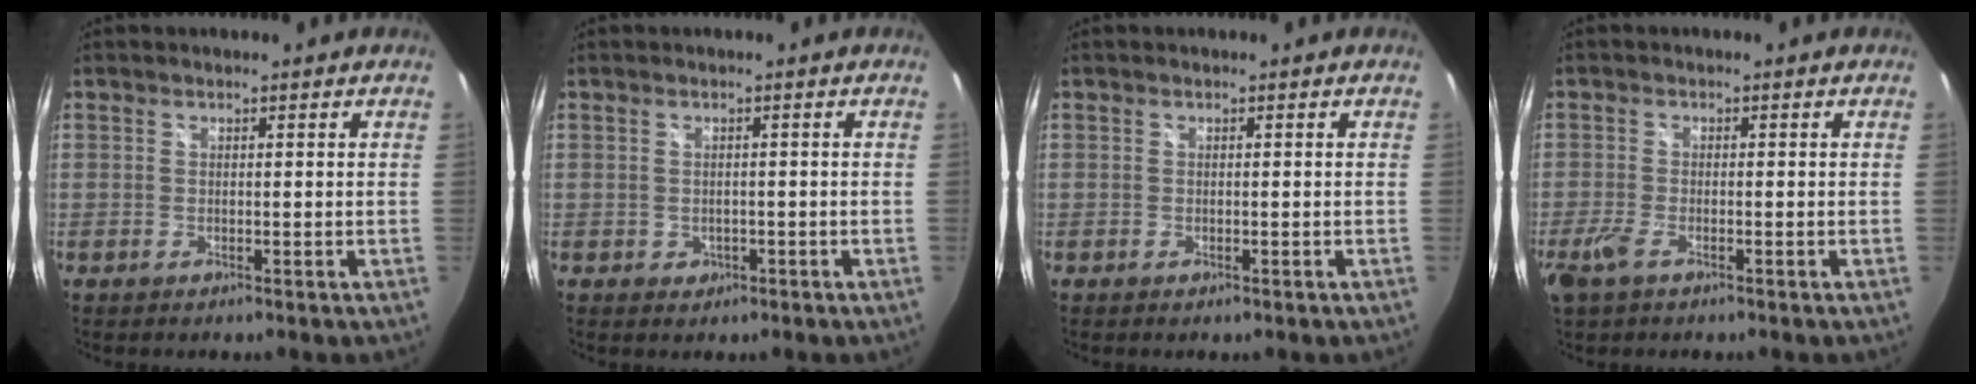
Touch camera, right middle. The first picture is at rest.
{"total": 1.7, "force": [-0.5, 1.5, 0.6], "torque": [-0.010, 0.000, -0.001]}
{"total": 0.0}
{"total": 3.4, "force": [-2.1, 1.3, 2.4], "torque": [-0.060, -0.009, -0.040]}